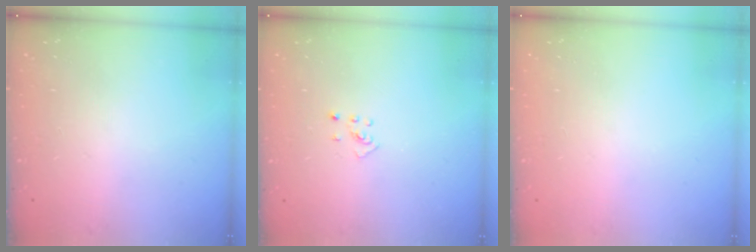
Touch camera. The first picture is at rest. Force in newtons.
{"total": 2.7, "press": 2.6, "slide": 0.6}
{"total": 0.0}